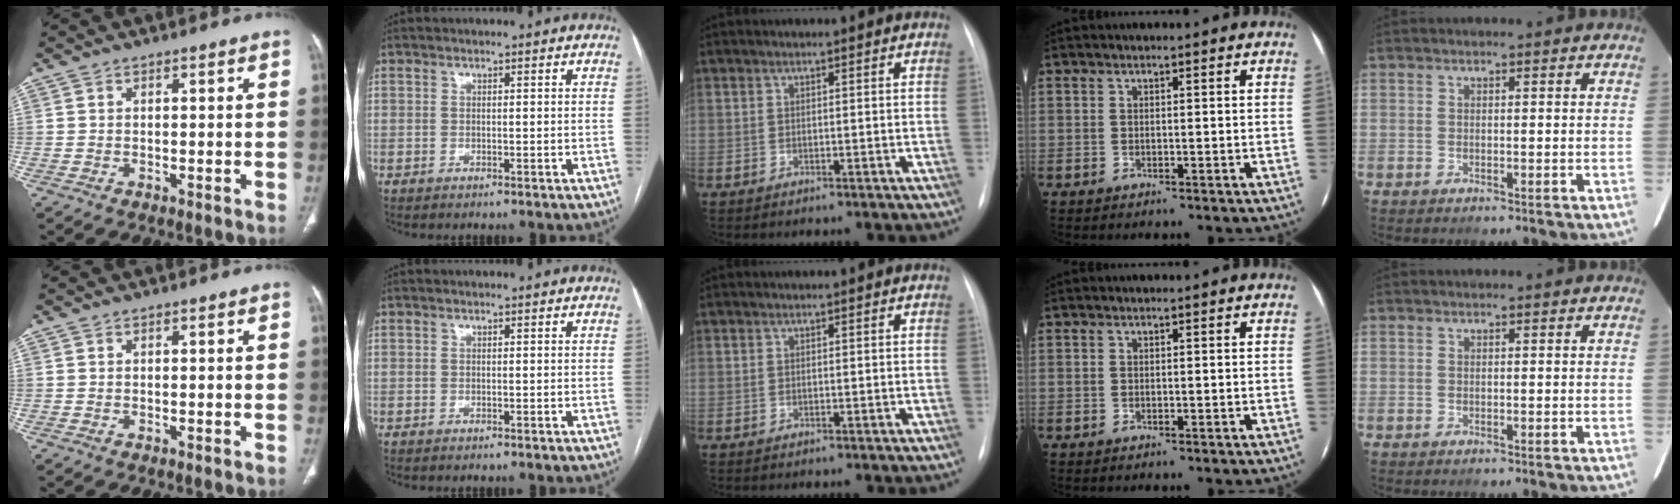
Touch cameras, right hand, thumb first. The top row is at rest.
{}